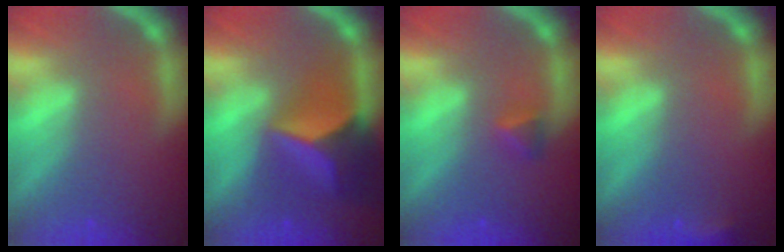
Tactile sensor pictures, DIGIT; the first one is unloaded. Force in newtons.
{"total": 8.9}
{"total": 1.4}
{"total": 1.9}